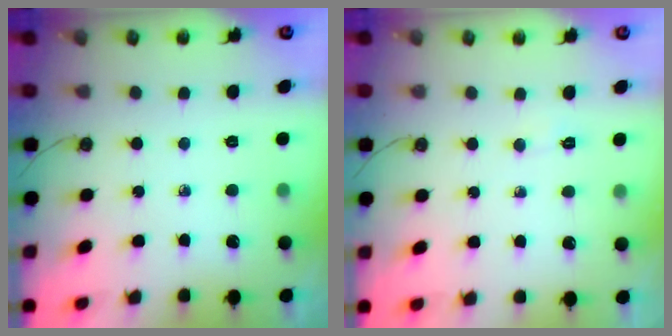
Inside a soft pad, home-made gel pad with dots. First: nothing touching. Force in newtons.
{"total": 2.3, "press": 2.3, "slide": 0.3}